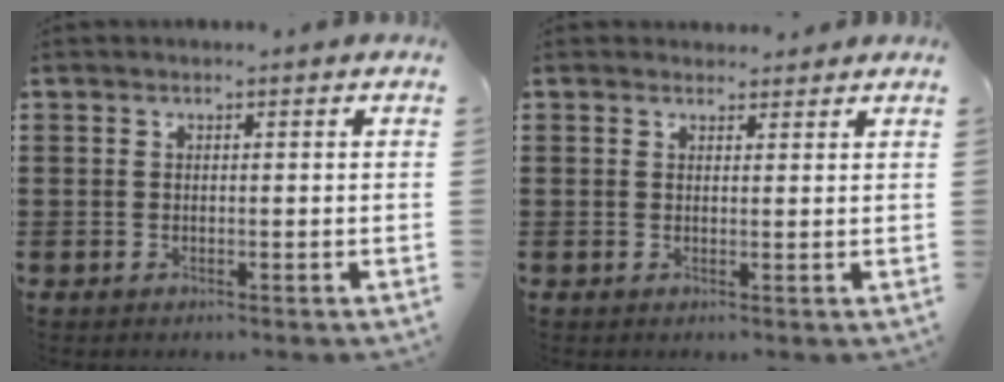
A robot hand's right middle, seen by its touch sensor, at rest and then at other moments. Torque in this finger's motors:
{"motor_torque": [-1.29, -0.42, 0.02, -0.01]}